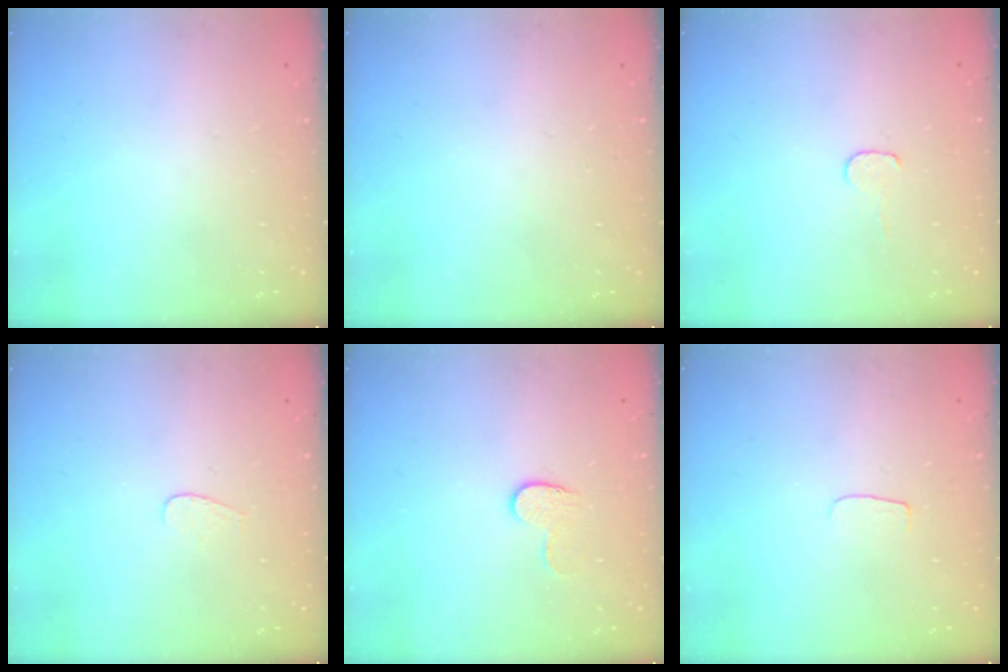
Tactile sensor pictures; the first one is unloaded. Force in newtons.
{"total": 0.0}
{"total": 3.5, "press": 3.5, "slide": 0.4}
{"total": 3.5, "press": 3.5, "slide": 0.3}
{"total": 6.2, "press": 6.2, "slide": 0.4}
{"total": 3.1, "press": 3.1, "slide": 0.3}